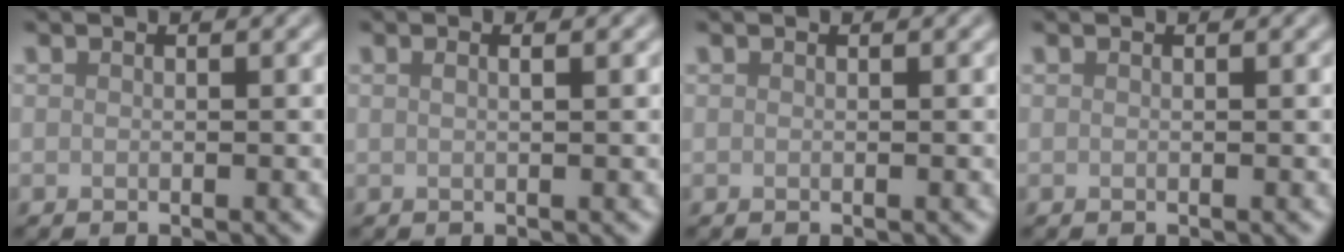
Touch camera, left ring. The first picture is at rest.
{"total": 1.4, "force": [0.6, 0.5, 1.1], "torque": [-0.009, -0.002, 0.002]}
{"total": 0.0}
{"total": 0.0}